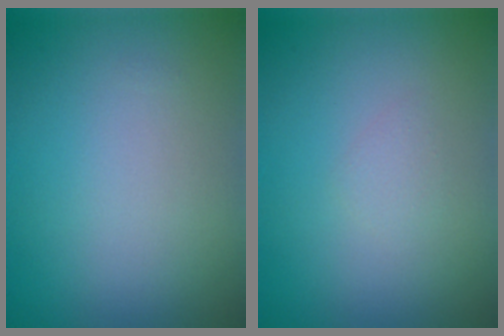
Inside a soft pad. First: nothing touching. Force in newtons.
{"total": 0.7, "press": 0.7, "slide": 0.0}